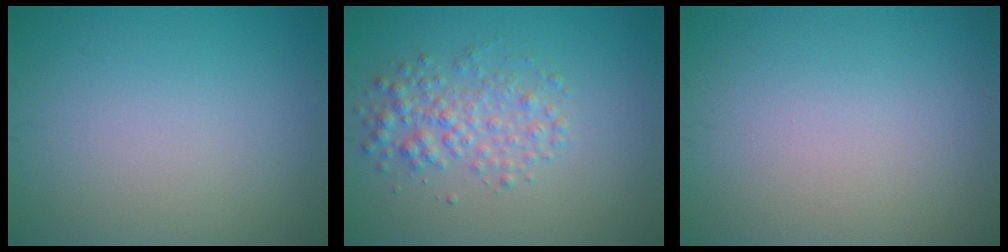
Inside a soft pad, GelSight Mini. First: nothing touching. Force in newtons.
{"total": 3.0, "press": 3.0, "slide": 0.0}
{"total": 0.0}